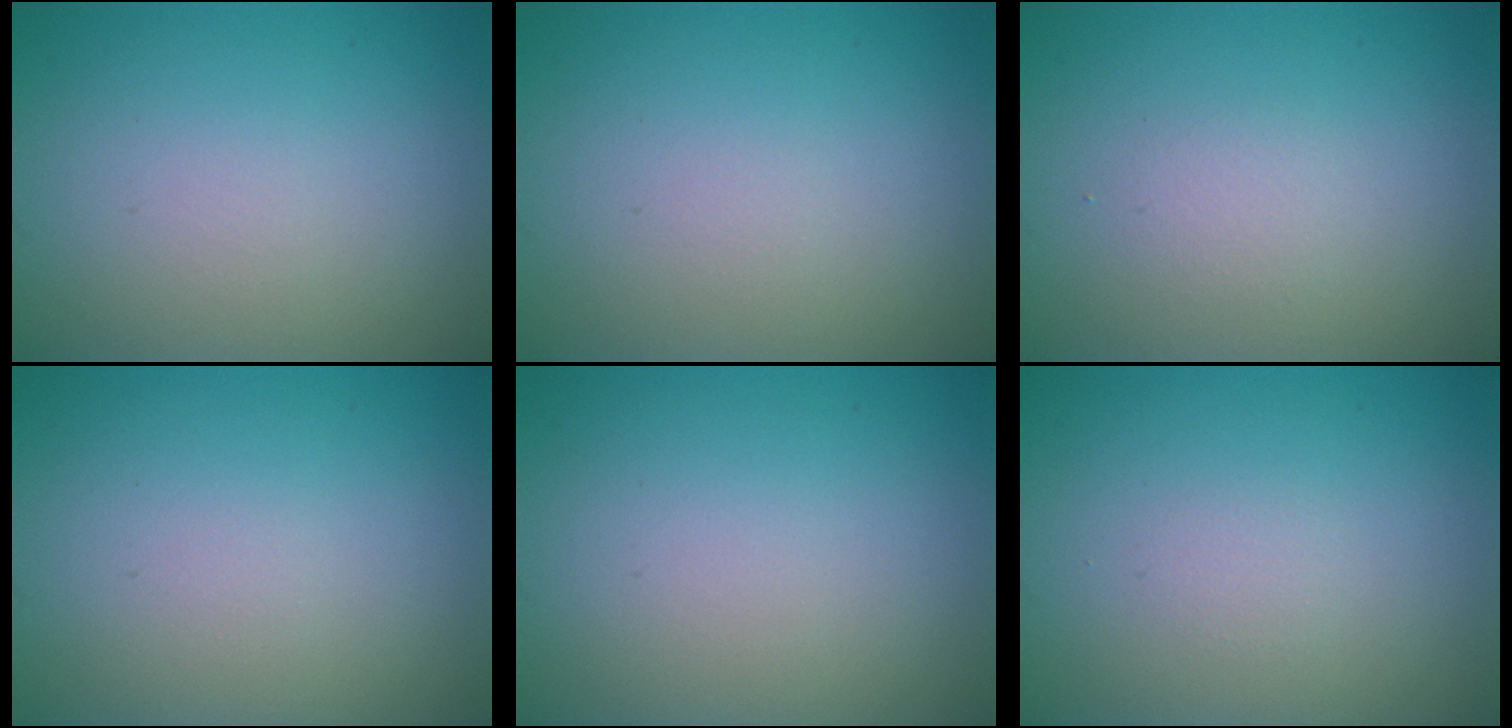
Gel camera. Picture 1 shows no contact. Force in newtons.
{"total": 0.0}
{"total": 1.1, "press": 1.1, "slide": 0.1}
{"total": 0.0}
{"total": 0.0}
{"total": 0.6, "press": 0.6, "slide": 0.1}